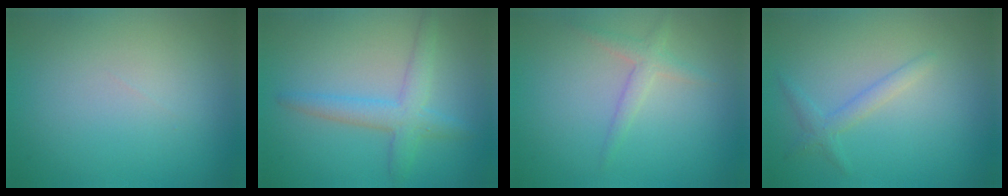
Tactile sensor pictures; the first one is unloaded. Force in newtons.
{"total": 2.6, "press": 2.6, "slide": 0.2}
{"total": 1.8, "press": 1.8, "slide": 0.1}
{"total": 1.7, "press": 1.6, "slide": 0.2}